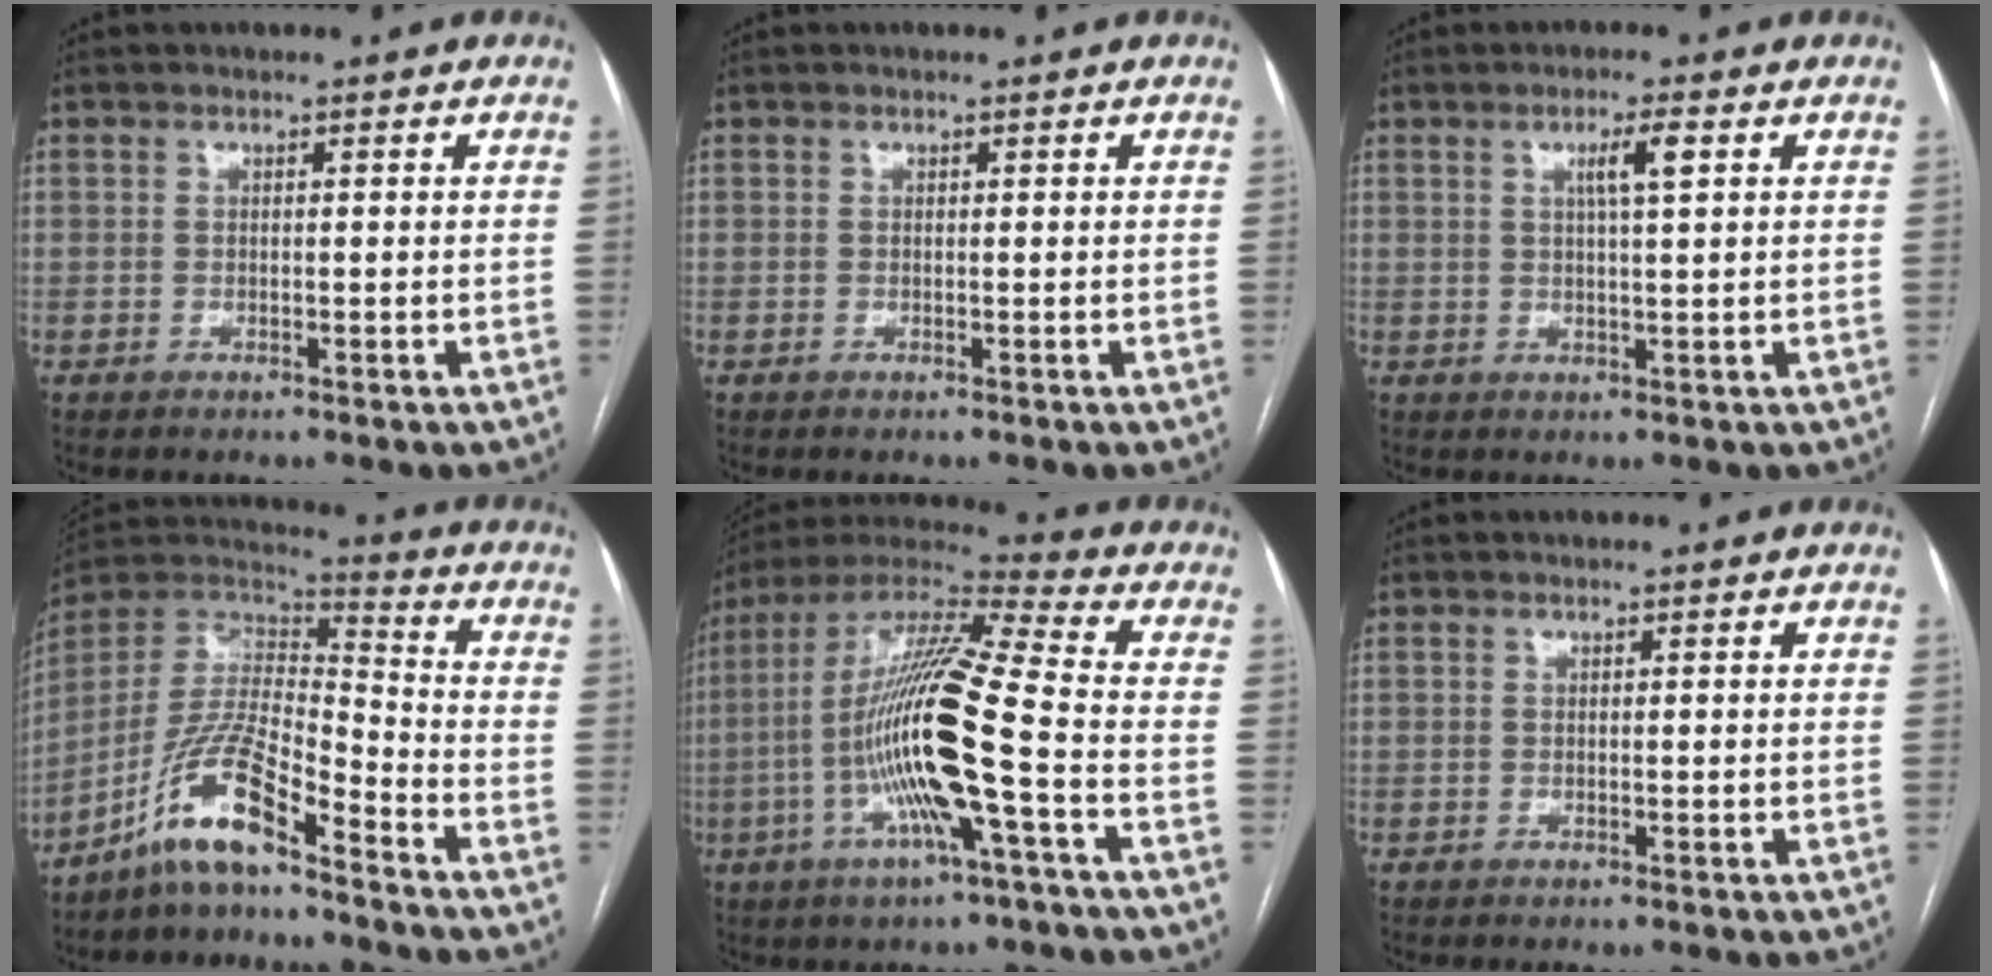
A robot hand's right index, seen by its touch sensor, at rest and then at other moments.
{"total": 0.0}
{"total": 3.7, "force": [1.4, 0.1, 3.4], "torque": [-0.058, 0.002, 0.022]}
{"total": 12.3, "force": [-8.5, 2.4, 8.5], "torque": [-0.178, 0.016, -0.162]}
{"total": 18.4, "force": [-4.1, 0.6, 17.9], "torque": [-0.353, -0.002, -0.086]}
{"total": 0.0}